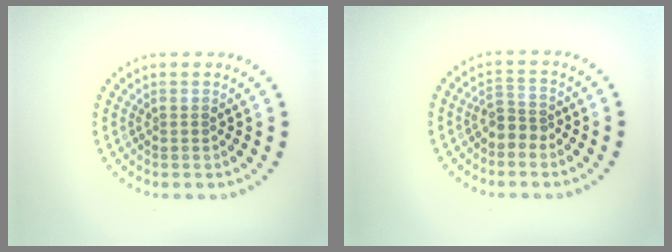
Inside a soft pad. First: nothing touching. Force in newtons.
{"total": 1.9, "press": 1.6, "slide": 1.0}